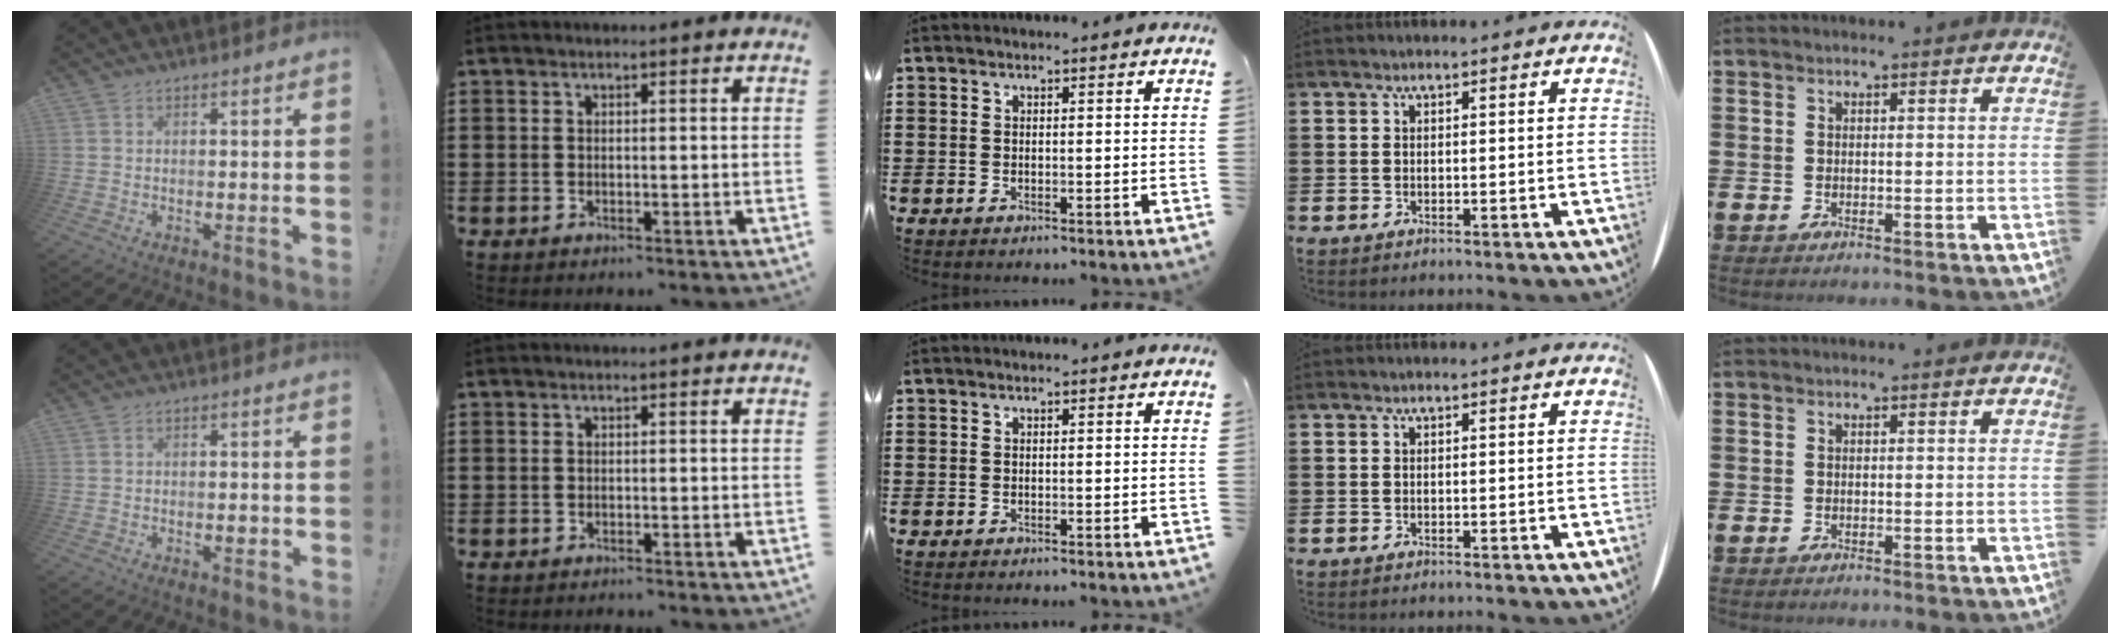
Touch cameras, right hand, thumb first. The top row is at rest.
{"thumb": {"total": 1.9, "force": [-1.0, 1.0, 1.3], "torque": [-0.012, 0.001, -0.017]}, "index": {"total": 0.5, "force": [-0.1, -0.5, -0.2], "torque": [0.008, 0.002, -0.003]}}